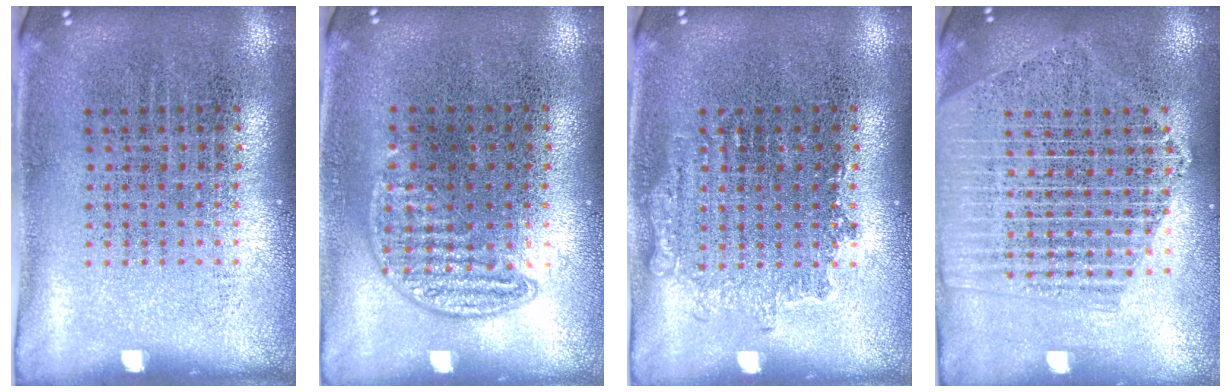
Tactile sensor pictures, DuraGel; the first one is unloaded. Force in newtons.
{"total": 0.8, "press": 0.7, "slide": 0.4}
{"total": 1.2, "press": 1.2, "slide": 0.3}
{"total": 2.0, "press": 1.8, "slide": 0.9}